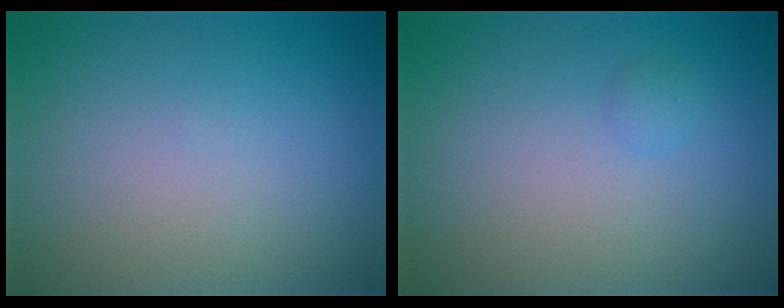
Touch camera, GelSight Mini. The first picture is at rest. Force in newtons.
{"total": 0.6, "press": 0.6, "slide": 0.1}